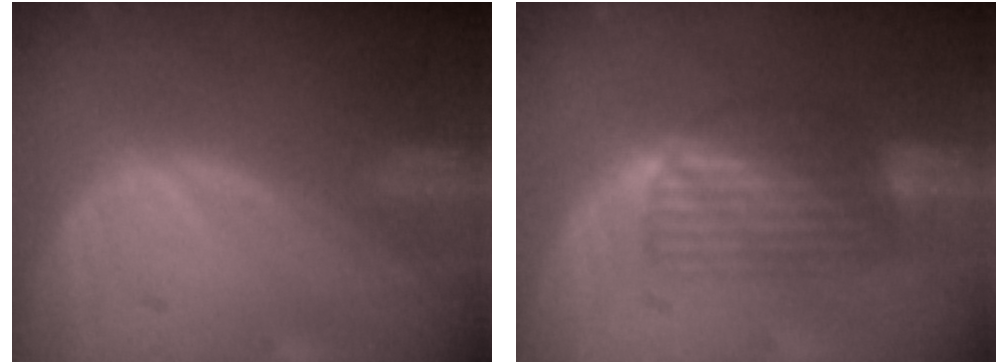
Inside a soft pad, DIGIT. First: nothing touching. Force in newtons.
{"total": 6.9, "press": 6.1, "slide": 3.2}